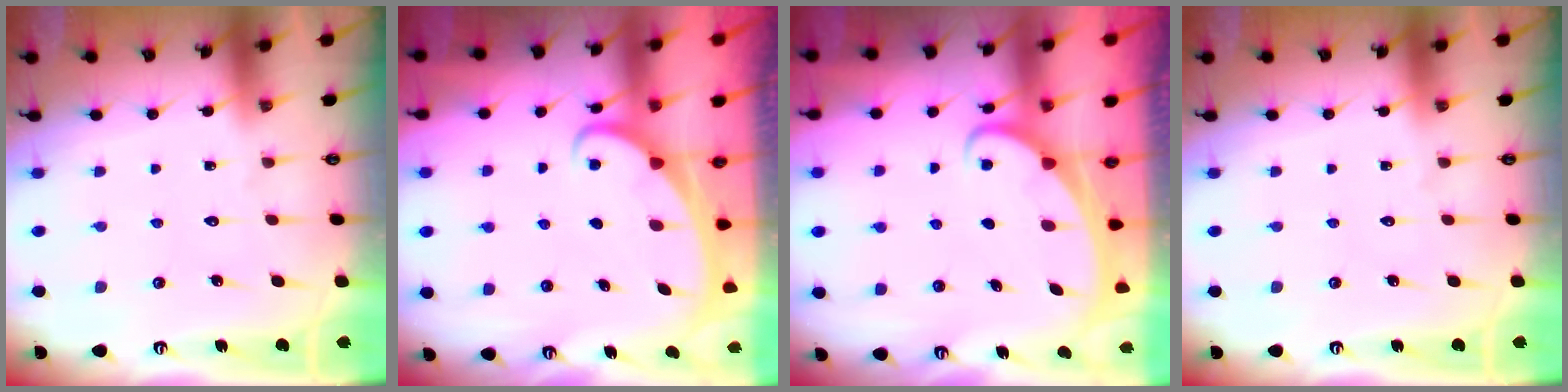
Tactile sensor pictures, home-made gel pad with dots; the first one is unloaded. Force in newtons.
{"total": 2.4, "press": 2.3, "slide": 0.3}
{"total": 1.9, "press": 1.9, "slide": 0.3}
{"total": 0.0}